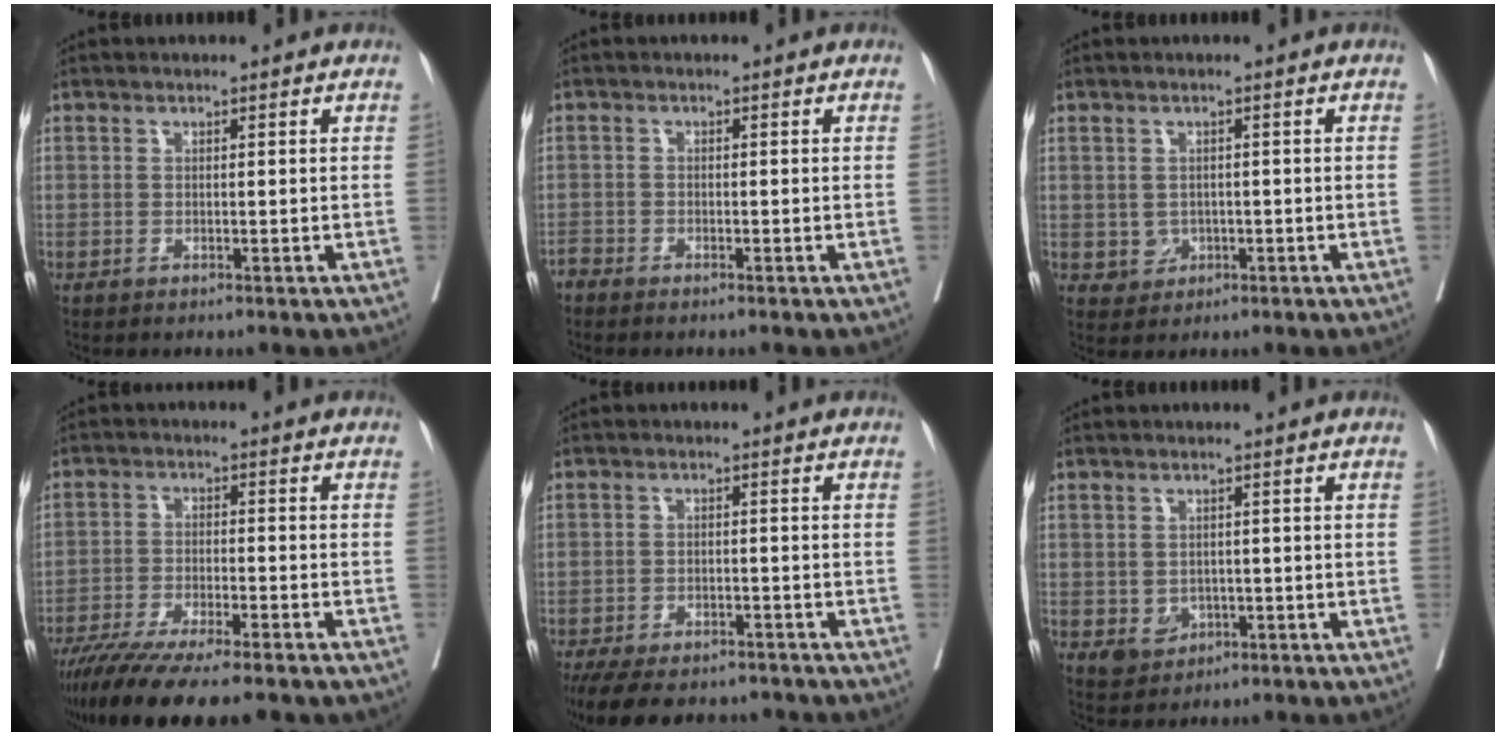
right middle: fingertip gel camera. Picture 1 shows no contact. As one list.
[{"total": 1.4, "force": [-1.3, 0.3, 0.1], "torque": [-0.002, -0.002, -0.028]}, {"total": 2.4, "force": [-0.4, 2.2, 0.8], "torque": [-0.008, 0.002, 0.002]}, {"total": 14.8, "force": [-11.7, 1.8, 8.9], "torque": [-0.151, -0.035, -0.189]}, {"total": 13.8, "force": [-11.5, 5.2, 5.7], "torque": [-0.117, -0.007, -0.160]}, {"total": 3.5, "force": [-1.0, 3.1, 1.5], "torque": [-0.019, 0.001, -0.002]}]